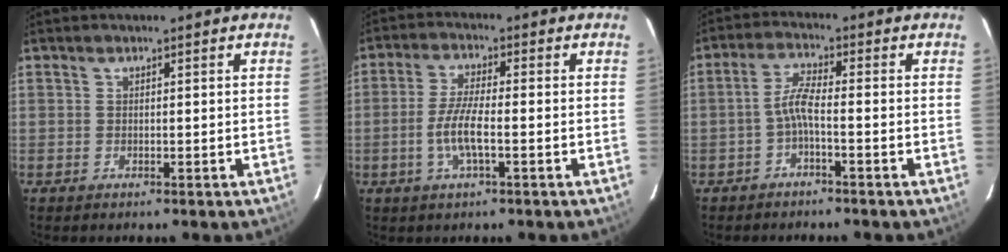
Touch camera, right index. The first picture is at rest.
{"total": 6.5, "force": [-1.9, 1.2, 6.1], "torque": [-0.125, -0.002, -0.039]}
{"total": 3.5, "force": [-1.6, 0.3, 3.1], "torque": [-0.072, 0.010, -0.033]}